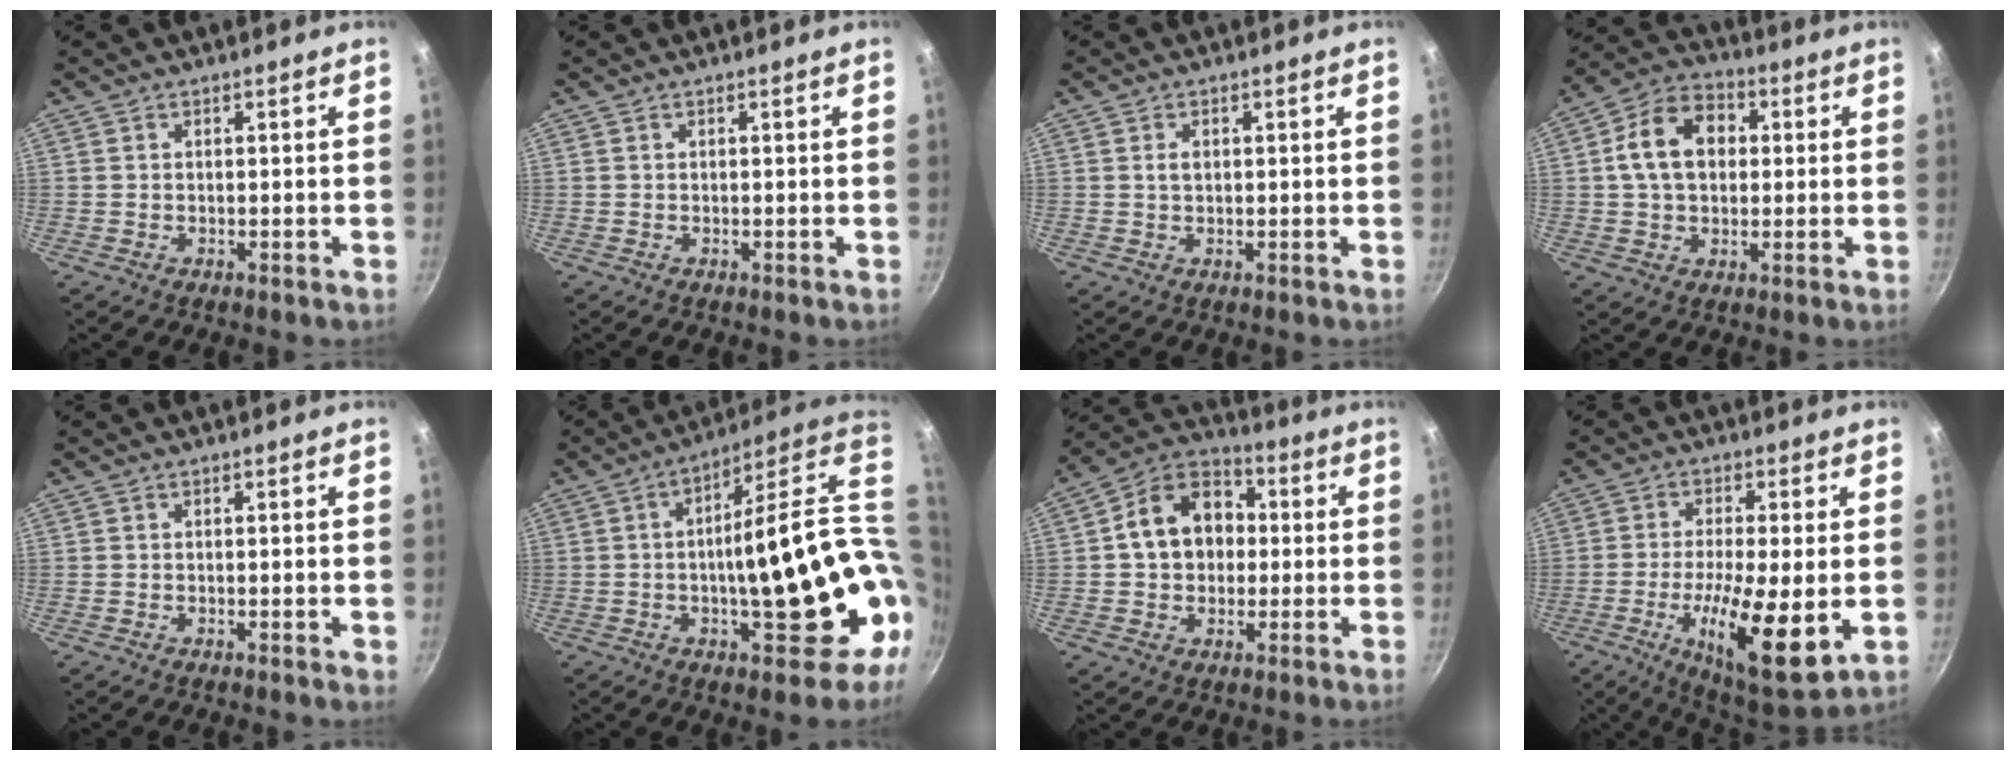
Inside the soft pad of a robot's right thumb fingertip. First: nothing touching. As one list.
[{"total": 0.0}, {"total": 1.6, "force": [0.3, 1.0, 1.1], "torque": [-0.018, 0.002, 0.006]}, {"total": 12.3, "force": [1.8, 8.9, 8.2], "torque": [-0.113, 0.020, 0.016]}, {"total": 0.8, "force": [-0.1, 0.2, 0.8], "torque": [-0.012, 0.000, -0.003]}, {"total": 24.6, "force": [-1.3, 8.0, 23.2], "torque": [-0.283, 0.007, -0.006]}, {"total": 13.8, "force": [1.2, 10.8, 8.5], "torque": [-0.106, 0.029, 0.002]}, {"total": 16.4, "force": [-3.4, 4.4, 15.4], "torque": [-0.253, -0.005, -0.053]}]